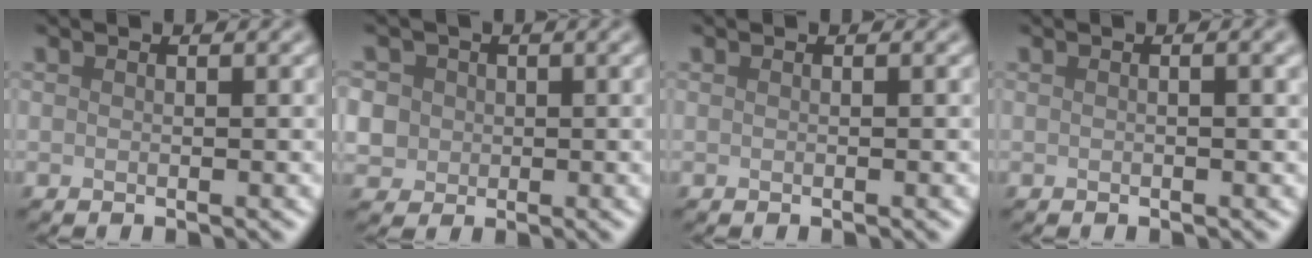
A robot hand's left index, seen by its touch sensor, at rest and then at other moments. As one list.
[{"total": 5.2, "force": [0.6, 4.8, 1.8], "torque": [-0.047, 0.029, -0.003]}, {"total": 0.0}, {"total": 1.4, "force": [0.2, 0.3, 1.4], "torque": [-0.020, 0.002, -0.002]}]